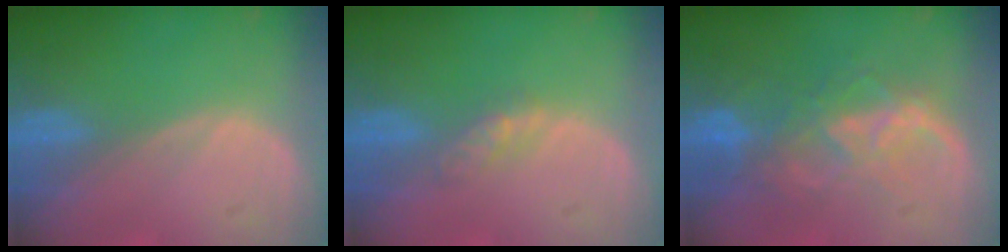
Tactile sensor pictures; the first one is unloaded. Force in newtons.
{"total": 2.8, "press": 2.5, "slide": 1.2}
{"total": 8.8, "press": 7.6, "slide": 4.4}